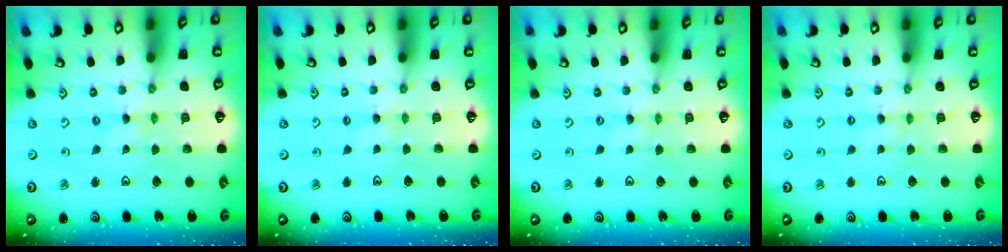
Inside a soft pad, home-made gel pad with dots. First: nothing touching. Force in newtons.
{"total": 1.9, "press": 1.8, "slide": 0.4}
{"total": 0.0}
{"total": 2.5, "press": 2.5, "slide": 0.3}